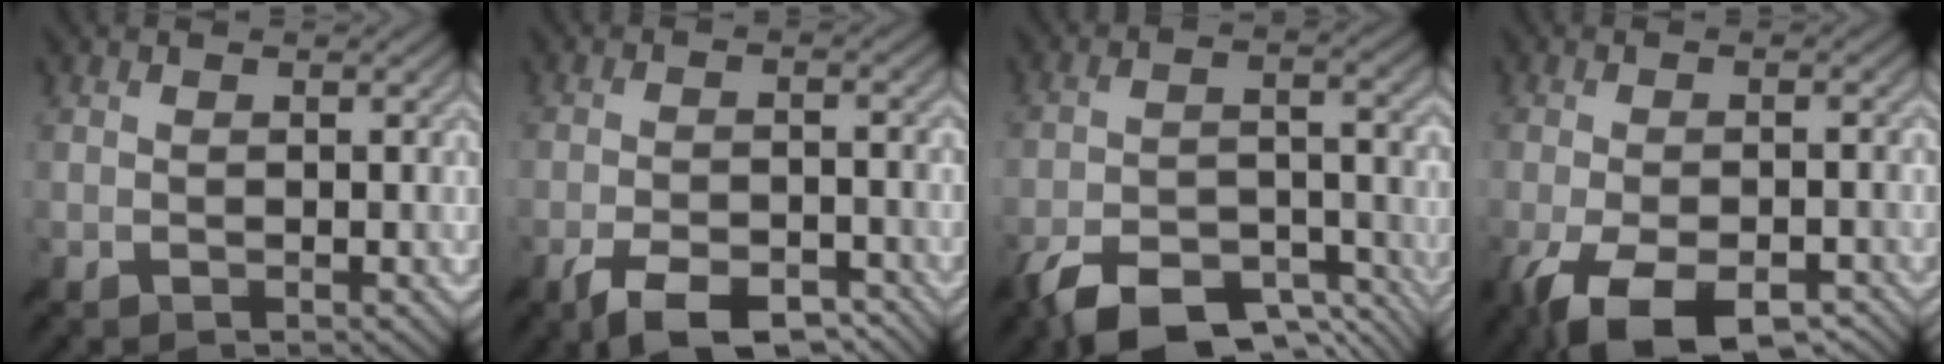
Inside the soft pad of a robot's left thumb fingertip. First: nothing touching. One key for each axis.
{"total": 8.6, "fx": -5.8, "fy": 2.7, "fz": 5.7, "tx": -0.100, "ty": 0.000, "tz": -0.098}
{"total": 11.7, "fx": -8.2, "fy": 4.4, "fz": 7.2, "tx": -0.130, "ty": -0.009, "tz": -0.150}
{"total": 11.1, "fx": -6.4, "fy": 4.3, "fz": 8.0, "tx": -0.156, "ty": -0.023, "tz": -0.100}